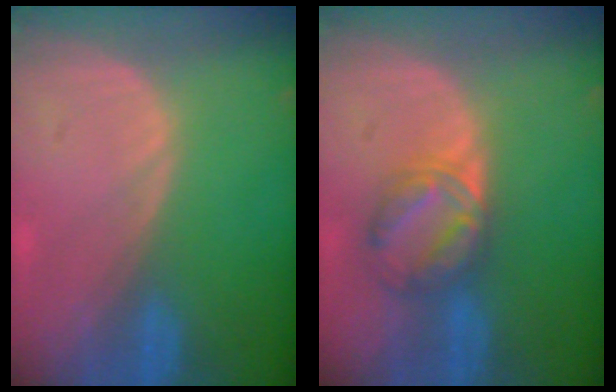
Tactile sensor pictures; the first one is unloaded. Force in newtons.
{"total": 5.8, "press": 5.8, "slide": 0.0}